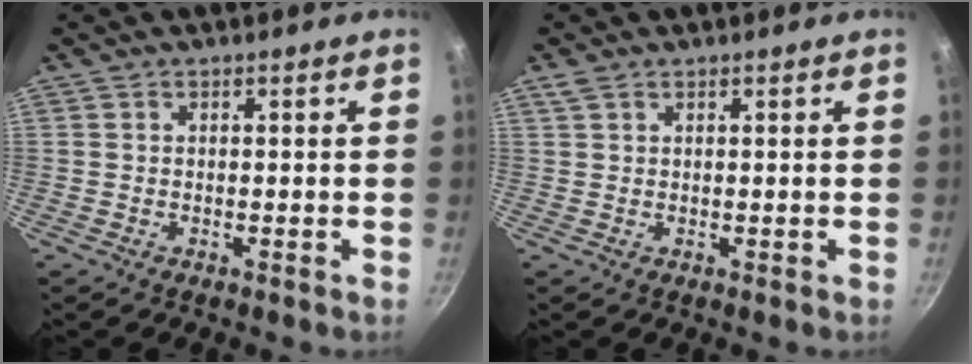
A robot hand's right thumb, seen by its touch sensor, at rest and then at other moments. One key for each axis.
{"total": 1.6, "fx": 1.0, "fy": 0.8, "fz": 0.9, "tx": -0.019, "ty": 0.001, "tz": 0.025}